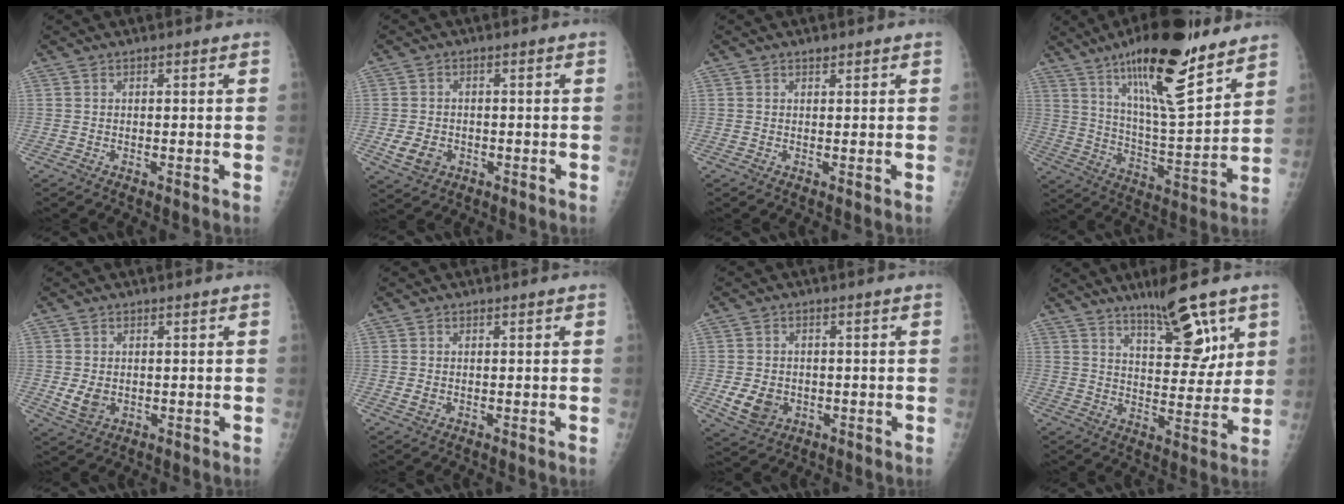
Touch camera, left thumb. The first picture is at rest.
{"total": 4.9, "force": [-1.4, 3.9, 2.5], "torque": [-0.039, 0.003, -0.018]}
{"total": 0.8, "force": [0.6, 0.3, 0.3], "torque": [-0.004, -0.003, 0.009]}
{"total": 21.4, "force": [14.4, 4.9, 15.1], "torque": [-0.227, -0.074, 0.240]}
{"total": 4.4, "force": [-0.2, 3.4, 2.7], "torque": [-0.040, -0.007, 0.008]}
{"total": 1.5, "force": [0.0, 1.2, 0.8], "torque": [-0.012, -0.001, 0.003]}
{"total": 6.5, "force": [-1.3, 5.4, 3.5], "torque": [-0.049, 0.001, -0.011]}
{"total": 13.0, "force": [7.9, 4.1, 9.4], "torque": [-0.112, -0.045, 0.126]}